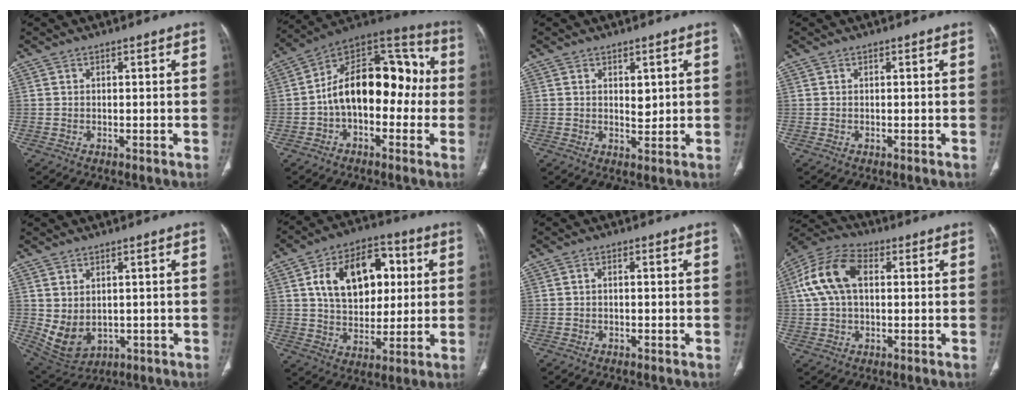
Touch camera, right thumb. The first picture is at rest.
{"total": 19.6, "force": [-1.0, 11.7, 15.7], "torque": [-0.211, 0.061, -0.027]}
{"total": 2.8, "force": [0.9, 1.4, 2.2], "torque": [-0.023, -0.010, 0.017]}
{"total": 0.0}
{"total": 7.9, "force": [-0.2, 5.6, 5.6], "torque": [-0.098, -0.006, 0.026]}
{"total": 17.8, "force": [4.4, 11.6, 12.7], "torque": [-0.165, 0.005, 0.074]}
{"total": 0.7, "force": [-0.2, 0.3, 0.6], "torque": [-0.010, 0.003, -0.006]}
{"total": 12.3, "force": [2.3, 7.5, 9.4], "torque": [-0.196, 0.030, 0.039]}